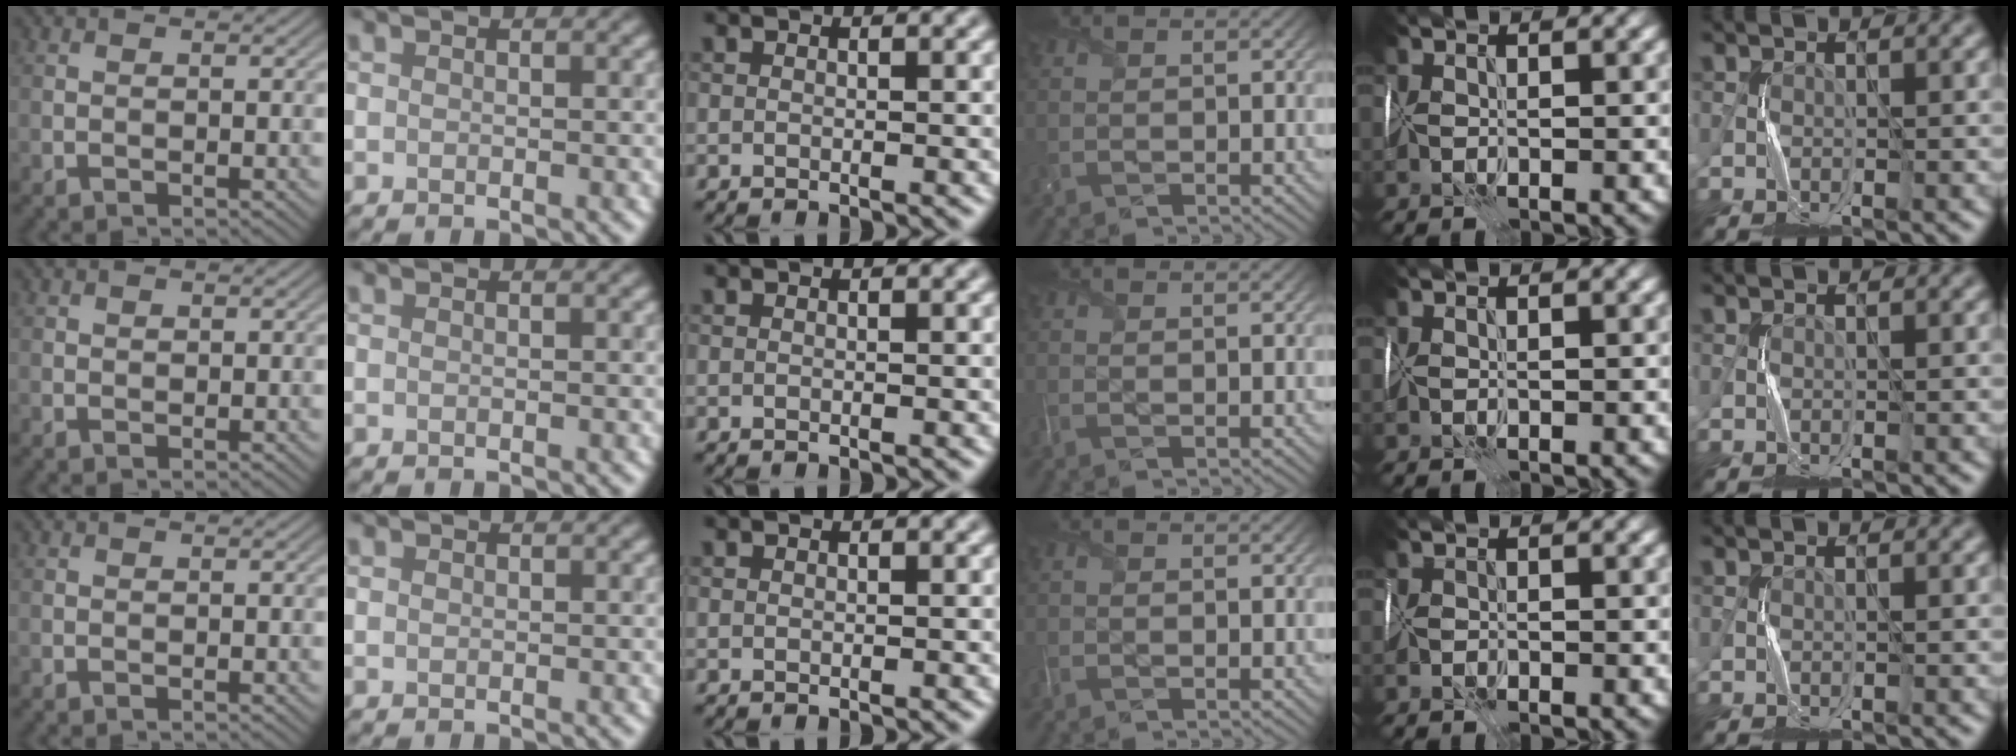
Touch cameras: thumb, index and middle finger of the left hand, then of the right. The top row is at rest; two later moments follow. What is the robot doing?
{"motion": "wrap", "object": "cellophane"}